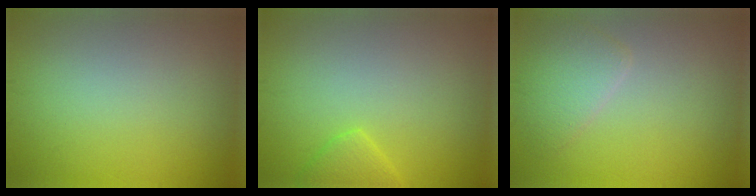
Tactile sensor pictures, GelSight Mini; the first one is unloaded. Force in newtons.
{"total": 1.8, "press": 1.8, "slide": 0.1}
{"total": 2.9, "press": 2.9, "slide": 0.2}